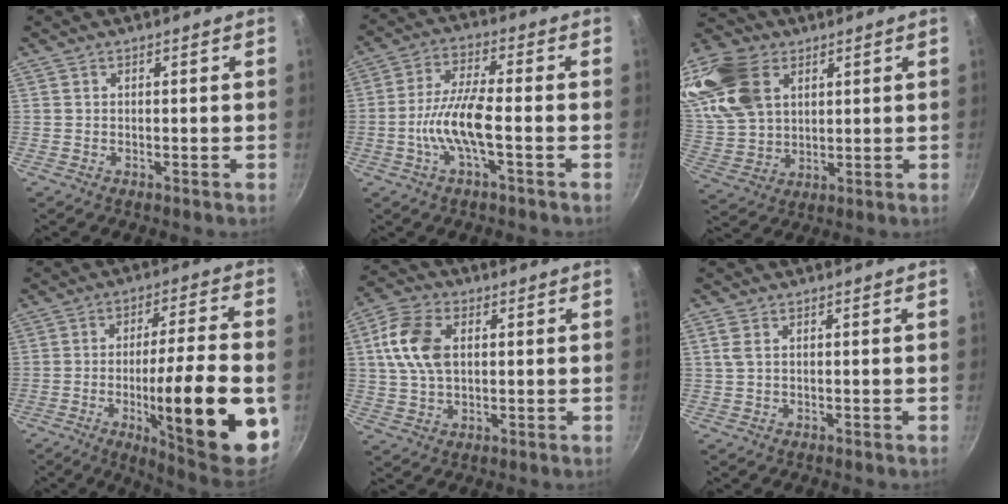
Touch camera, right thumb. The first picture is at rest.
{"total": 8.8, "force": [-2.6, 2.3, 8.0], "torque": [-0.165, 0.028, -0.058]}
{"total": 19.1, "force": [7.8, 13.2, 11.4], "torque": [-0.229, -0.010, 0.156]}
{"total": 23.1, "force": [-5.9, 4.9, 21.8], "torque": [-0.296, 0.016, -0.081]}
{"total": 10.7, "force": [2.1, 6.9, 8.0], "torque": [-0.146, 0.012, 0.032]}
{"total": 2.0, "force": [0.6, 1.1, 1.6], "torque": [-0.036, 0.002, 0.015]}